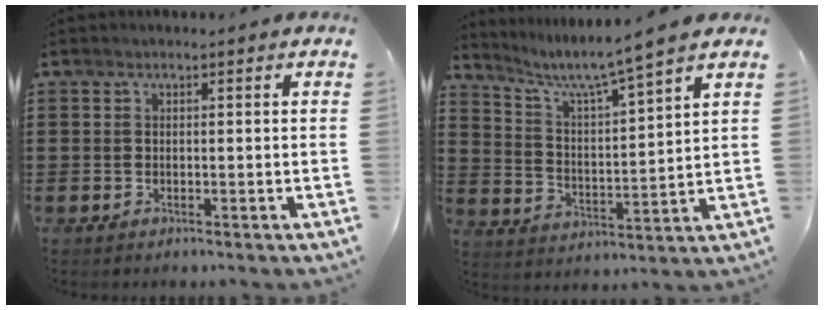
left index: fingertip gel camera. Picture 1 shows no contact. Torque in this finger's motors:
{"motor_torque": [0.97, -1.17, 0.12, 0.03]}